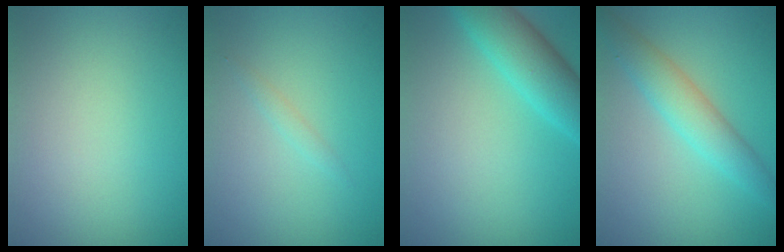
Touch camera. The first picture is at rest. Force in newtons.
{"total": 0.7, "press": 0.7, "slide": 0.0}
{"total": 4.9, "press": 4.9, "slide": 0.3}
{"total": 3.8, "press": 3.8, "slide": 0.1}